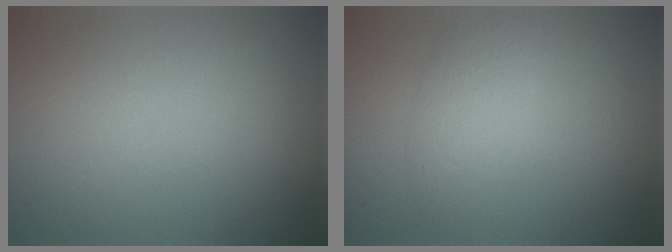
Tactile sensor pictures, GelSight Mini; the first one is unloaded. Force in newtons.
{"total": 2.7, "press": 2.7, "slide": 0.1}